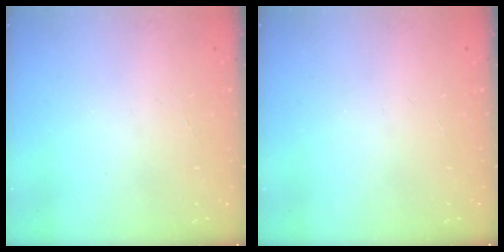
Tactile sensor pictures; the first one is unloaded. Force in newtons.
{"total": 0.0}